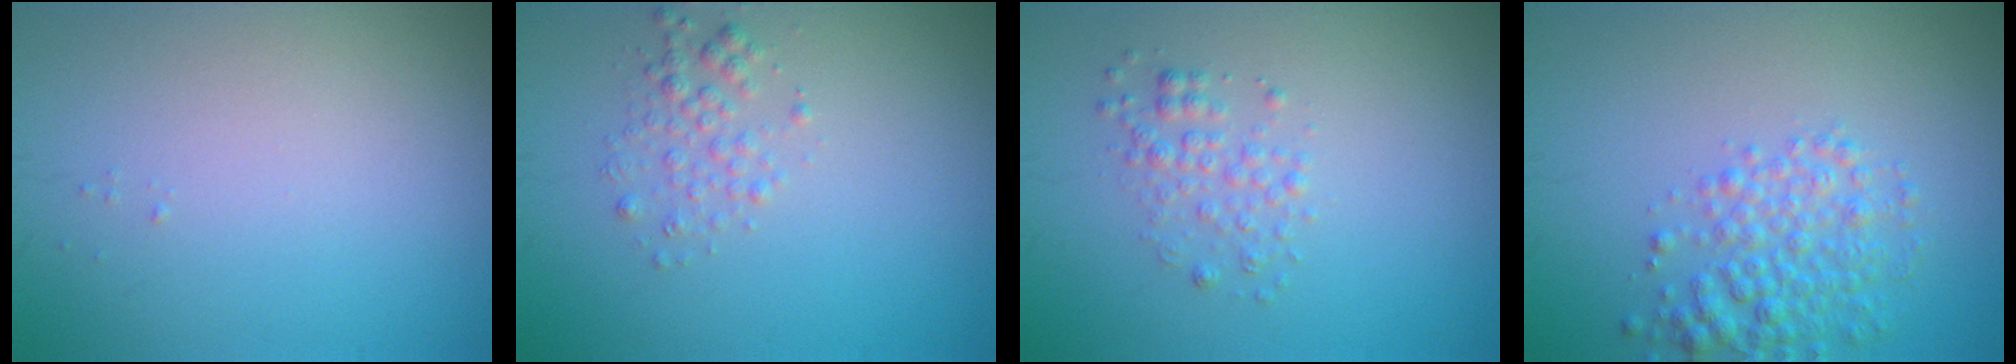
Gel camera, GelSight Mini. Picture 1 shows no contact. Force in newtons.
{"total": 1.7, "press": 1.7, "slide": 0.1}
{"total": 1.8, "press": 1.8, "slide": 0.1}
{"total": 3.7, "press": 3.7, "slide": 0.1}